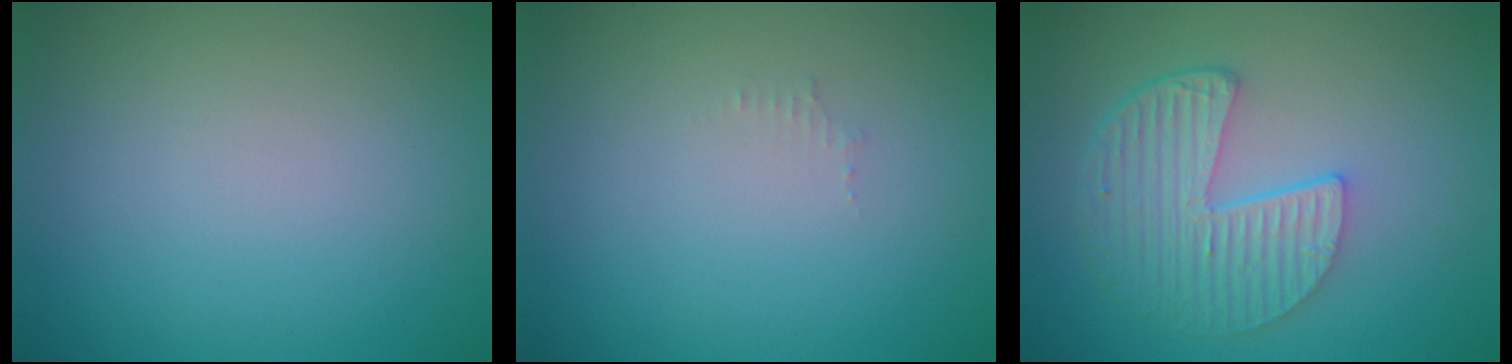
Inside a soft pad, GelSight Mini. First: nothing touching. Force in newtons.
{"total": 0.6, "press": 0.6, "slide": 0.1}
{"total": 5.3, "press": 4.0, "slide": 3.5}